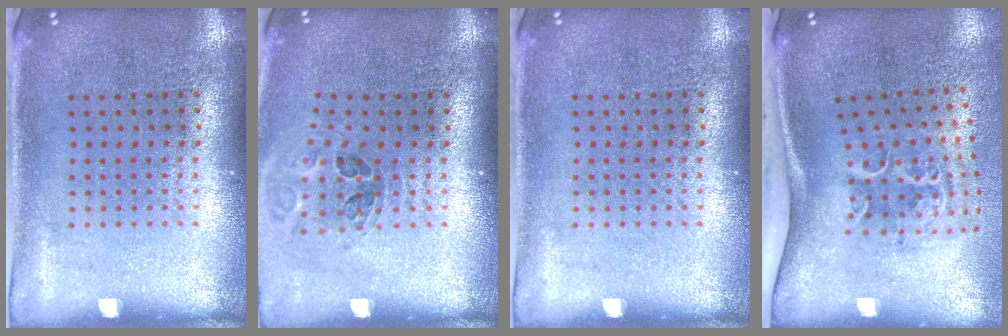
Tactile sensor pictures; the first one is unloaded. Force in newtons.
{"total": 1.0, "press": 1.0, "slide": 0.3}
{"total": 0.0}
{"total": 2.3, "press": 1.4, "slide": 1.8}